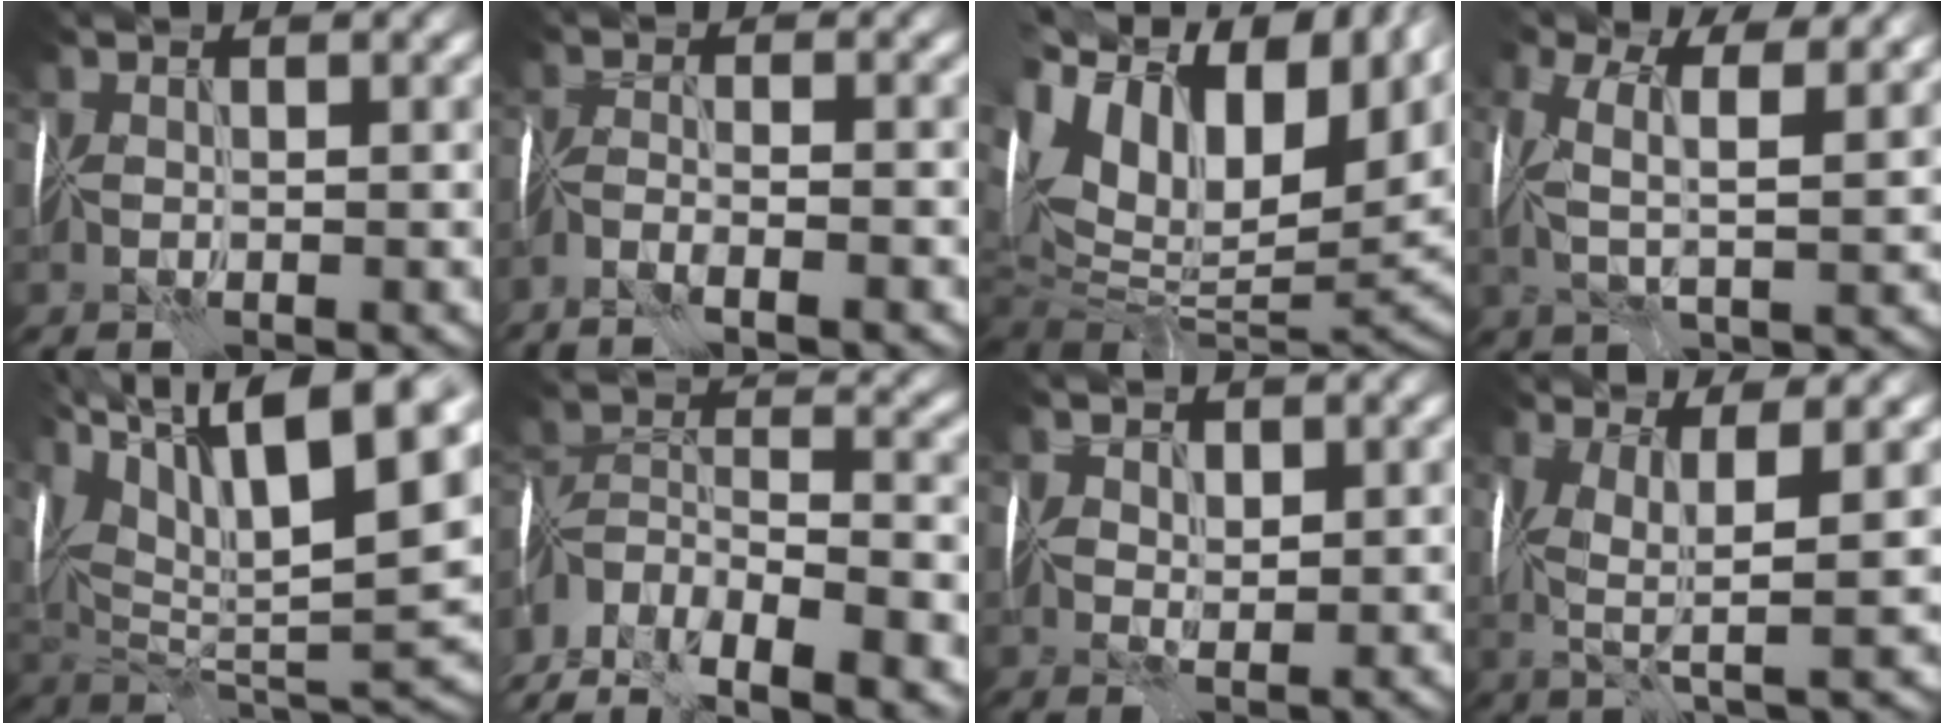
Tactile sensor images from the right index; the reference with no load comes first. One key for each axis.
{"total": 3.1, "fx": -2.2, "fy": 0.2, "fz": 2.2, "tx": -0.051, "ty": 0.005, "tz": -0.048}
{"total": 18.6, "fx": 4.2, "fy": 10.7, "fz": 14.7, "tx": -0.259, "ty": -0.003, "tz": 0.113}
{"total": 8.0, "fx": 2.9, "fy": 3.8, "fz": 6.4, "tx": -0.137, "ty": 0.023, "tz": 0.052}
{"total": 16.7, "fx": 8.6, "fy": 5.4, "fz": 13.3, "tx": -0.265, "ty": 0.032, "tz": 0.168}
{"total": 11.6, "fx": -8.4, "fy": 4.5, "fz": 6.7, "tx": -0.126, "ty": 0.018, "tz": -0.138}
{"total": 2.2, "fx": 1.2, "fy": 1.4, "fz": 1.2, "tx": -0.024, "ty": 0.002, "tz": 0.016}
{"total": 5.5, "fx": 0.9, "fy": 1.4, "fz": 5.2, "tx": -0.115, "ty": 0.004, "tz": 0.015}